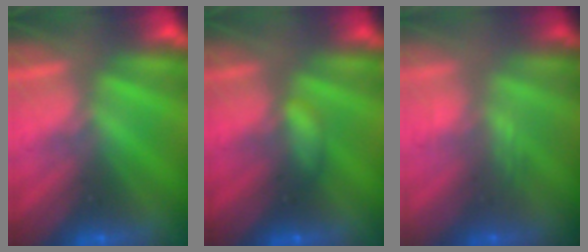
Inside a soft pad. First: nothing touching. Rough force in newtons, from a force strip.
{"total": 2.1}
{"total": 2.8}